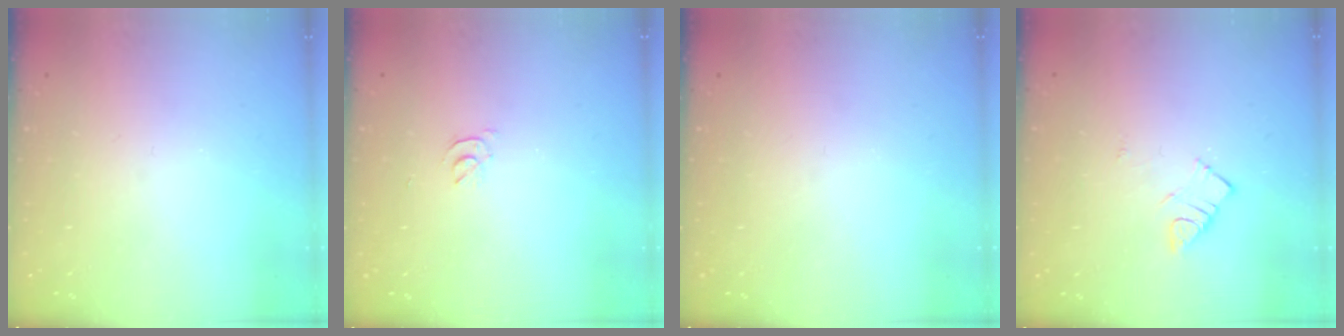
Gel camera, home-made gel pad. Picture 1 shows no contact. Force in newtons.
{"total": 2.9, "press": 2.9, "slide": 0.5}
{"total": 0.0}
{"total": 4.3, "press": 4.3, "slide": 0.5}